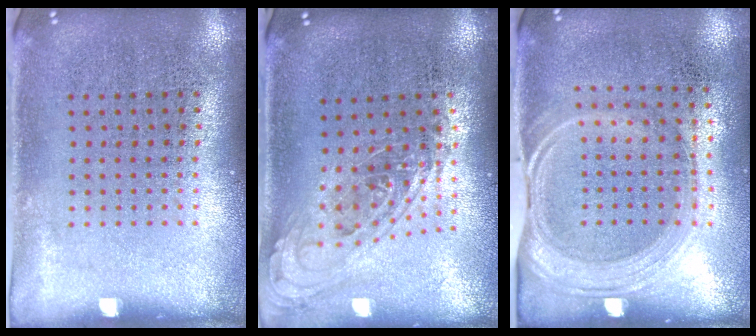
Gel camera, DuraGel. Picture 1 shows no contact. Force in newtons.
{"total": 1.0, "press": 1.0, "slide": 0.3}
{"total": 1.6, "press": 1.4, "slide": 0.9}